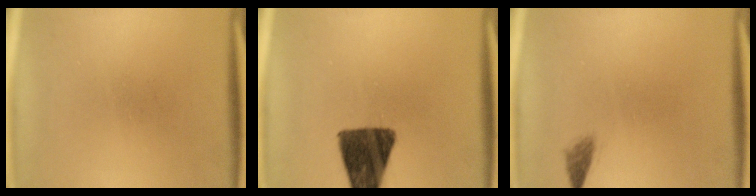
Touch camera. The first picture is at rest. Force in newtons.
{"total": 12.8}
{"total": 1.3}